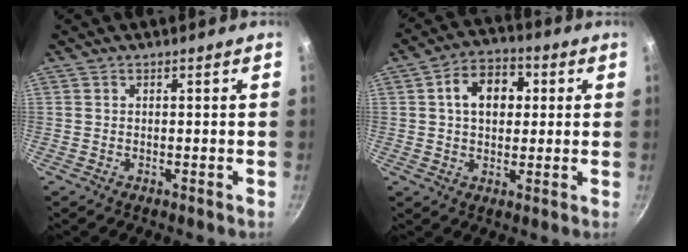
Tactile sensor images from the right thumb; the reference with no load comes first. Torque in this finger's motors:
{"motor_torque": [-0.33, 0.50, 0.42, 0.06, 0.22]}